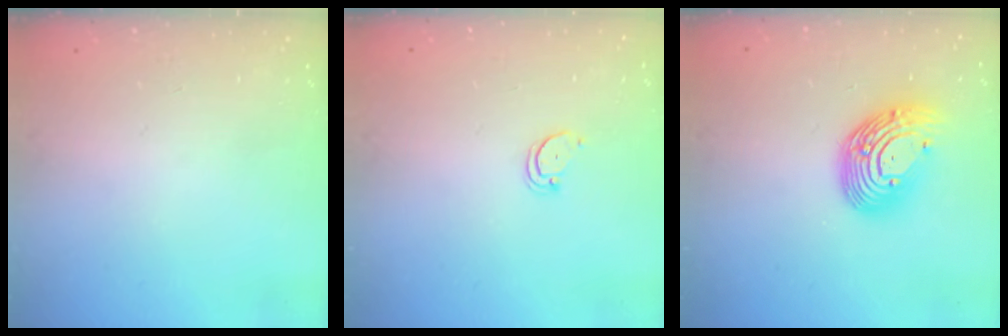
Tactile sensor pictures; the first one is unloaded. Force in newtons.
{"total": 2.5, "press": 2.5, "slide": 0.2}
{"total": 15.0, "press": 14.9, "slide": 1.5}